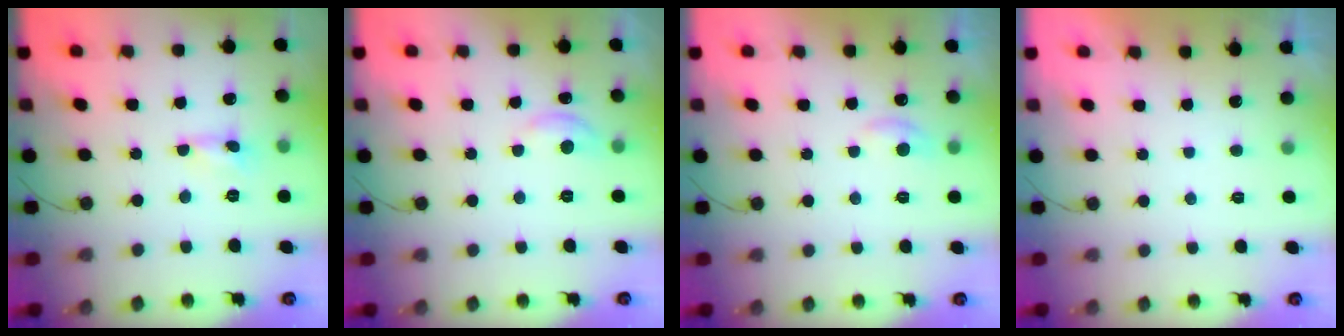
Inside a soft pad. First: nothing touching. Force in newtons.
{"total": 5.9, "press": 5.9, "slide": 0.8}
{"total": 6.7, "press": 6.6, "slide": 0.8}
{"total": 0.0}